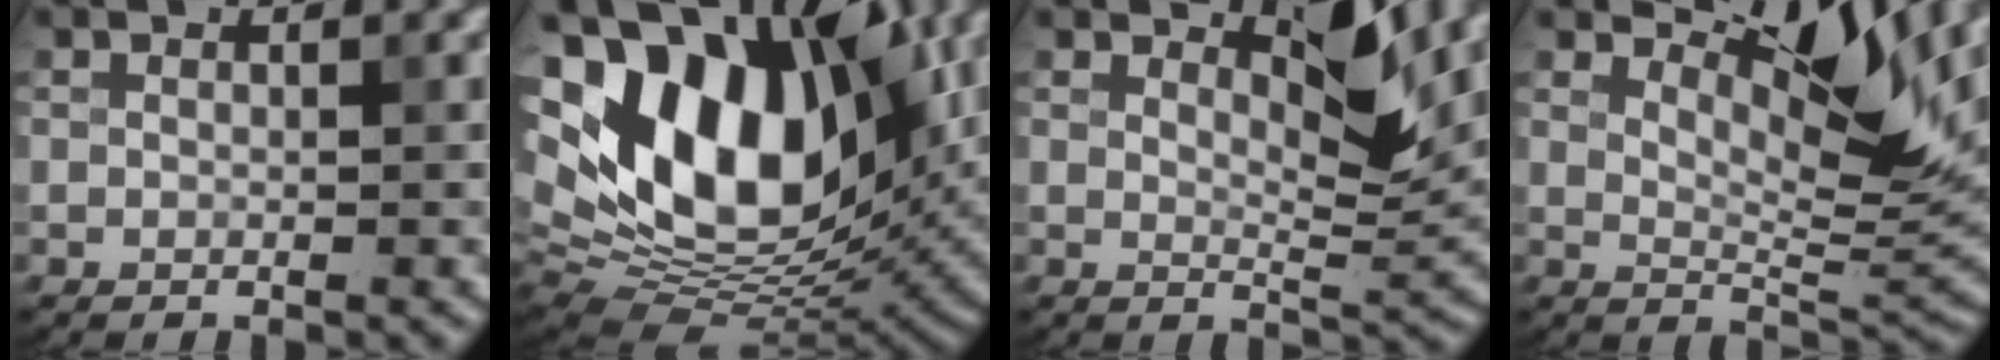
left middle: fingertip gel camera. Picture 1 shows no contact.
{"total": 15.6, "force": [3.5, 9.7, 11.7], "torque": [-0.228, 0.023, 0.072]}
{"total": 3.0, "force": [2.2, 0.2, 2.0], "torque": [-0.048, -0.005, 0.051]}
{"total": 7.4, "force": [4.5, 1.9, 5.6], "torque": [-0.097, 0.001, 0.097]}